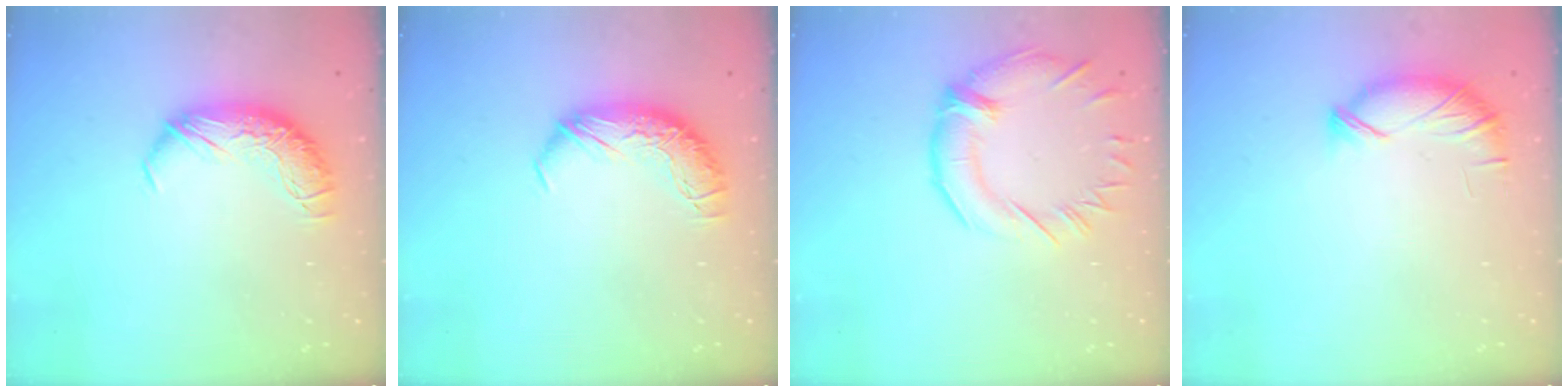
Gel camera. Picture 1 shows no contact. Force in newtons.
{"total": 0.0}
{"total": 2.0, "press": 1.7, "slide": 1.0}
{"total": 5.7, "press": 5.7, "slide": 0.4}